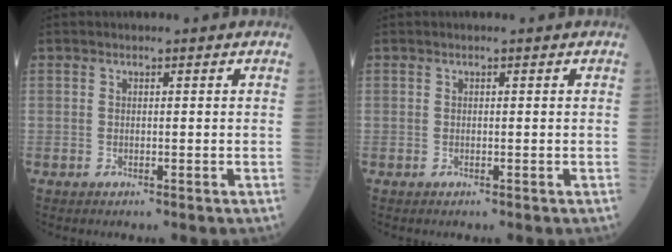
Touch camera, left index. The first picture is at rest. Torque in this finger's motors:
{"motor_torque": [0.18, -0.19, 0.00, 0.00]}